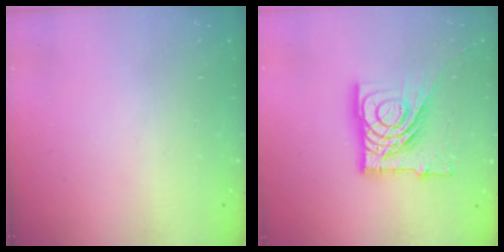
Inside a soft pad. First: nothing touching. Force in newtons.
{"total": 18.2, "press": 18.1, "slide": 2.1}